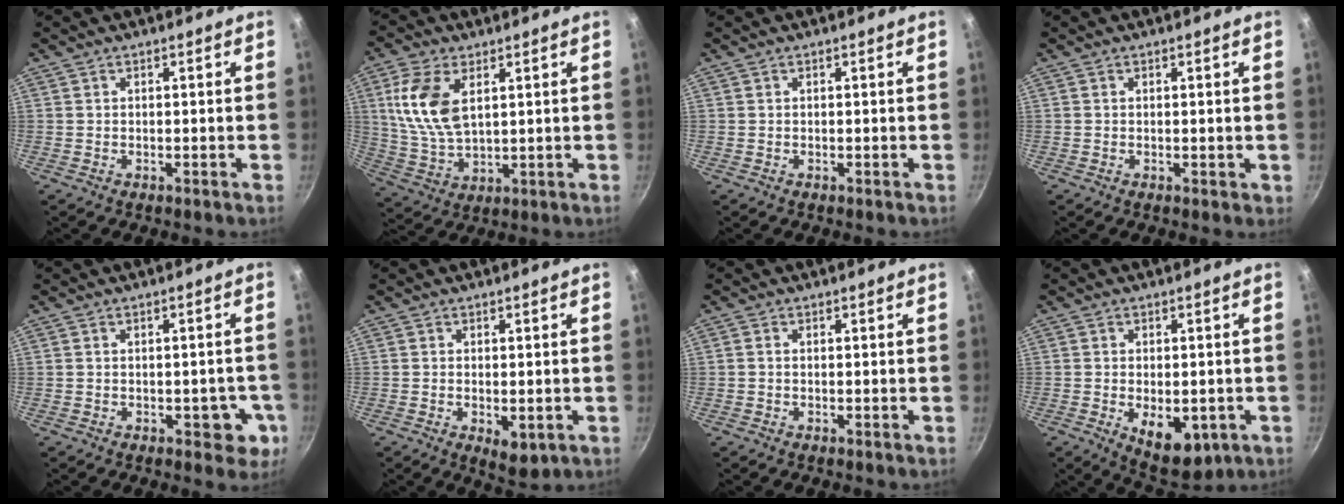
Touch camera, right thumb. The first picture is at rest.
{"total": 12.3, "force": [3.7, 6.8, 9.6], "torque": [-0.188, -0.013, 0.080]}
{"total": 0.0}
{"total": 0.7, "force": [0.1, 0.3, 0.6], "torque": [-0.005, 0.000, 0.000]}
{"total": 5.4, "force": [-1.7, 3.3, 4.0], "torque": [-0.014, 0.012, -0.017]}
{"total": 4.9, "force": [-1.3, 2.5, 4.0], "torque": [-0.054, -0.010, -0.011]}
{"total": 0.6, "force": [-0.1, 0.4, 0.4], "torque": [-0.009, 0.004, -0.003]}
{"total": 10.1, "force": [-2.7, 5.7, 7.9], "torque": [-0.084, -0.004, -0.021]}